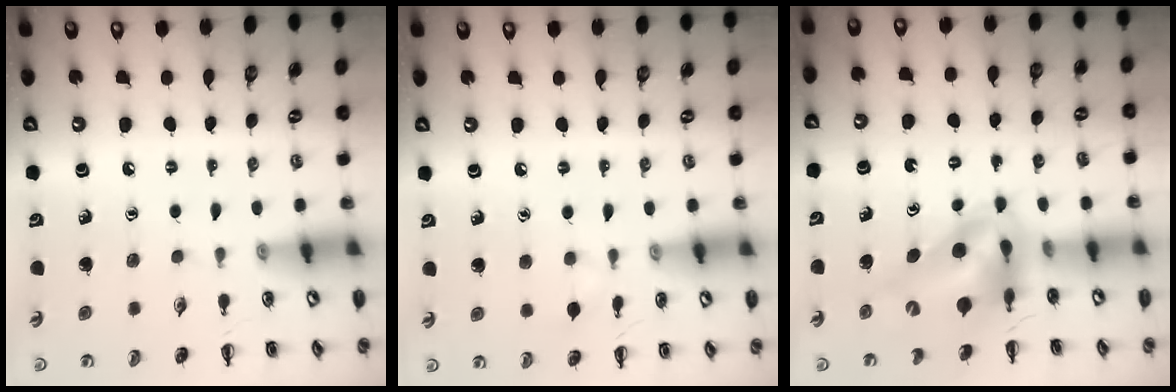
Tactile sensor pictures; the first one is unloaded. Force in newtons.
{"total": 3.3, "press": 3.0, "slide": 1.4}
{"total": 9.8, "press": 9.3, "slide": 3.0}